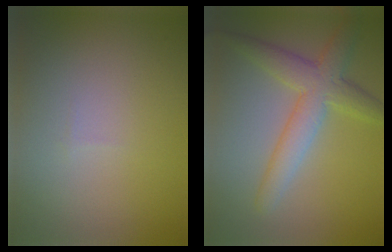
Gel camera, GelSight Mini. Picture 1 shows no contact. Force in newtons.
{"total": 4.7, "press": 4.7, "slide": 0.1}